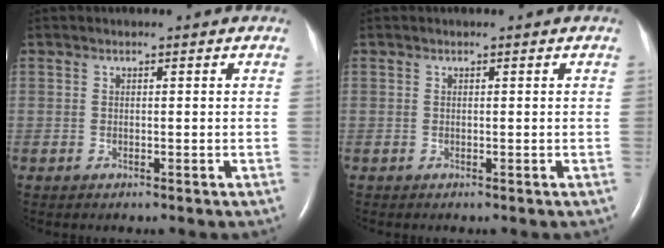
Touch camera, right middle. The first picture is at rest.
{"total": 0.0}